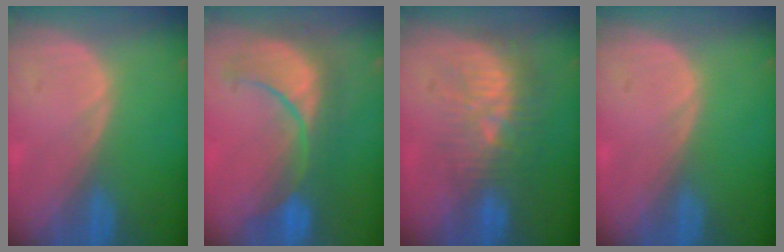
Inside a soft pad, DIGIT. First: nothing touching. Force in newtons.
{"total": 9.6, "press": 9.5, "slide": 1.7}
{"total": 9.9, "press": 9.0, "slide": 4.2}
{"total": 0.0}